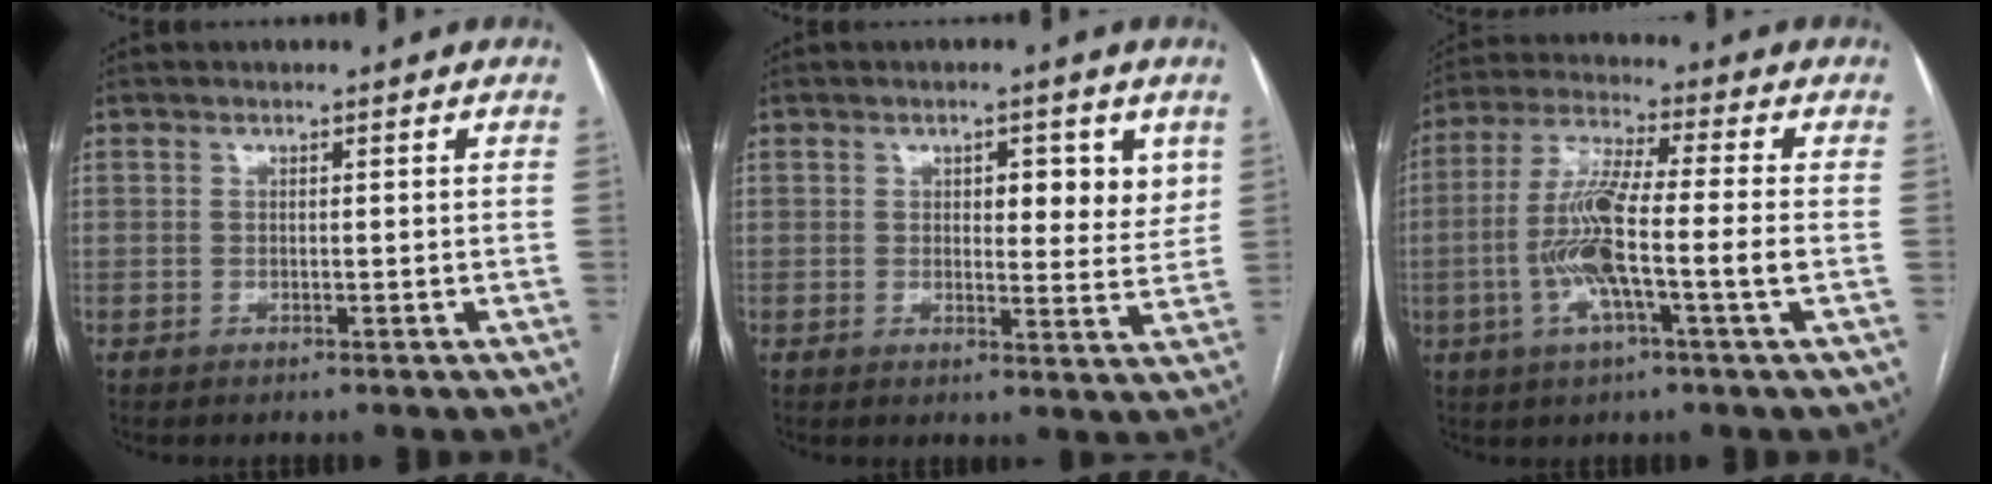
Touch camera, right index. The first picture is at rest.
{"total": 6.5, "force": [2.5, 2.8, 5.2], "torque": [-0.055, -0.004, 0.030]}
{"total": 11.5, "force": [-2.3, 0.4, 11.3], "torque": [-0.226, 0.004, -0.051]}